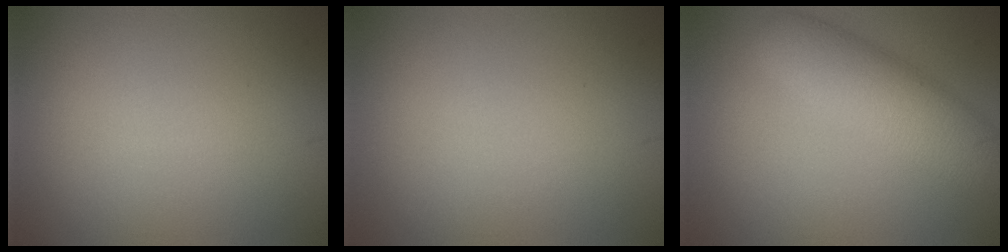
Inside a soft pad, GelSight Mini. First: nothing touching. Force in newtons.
{"total": 0.0}
{"total": 5.4, "press": 5.4, "slide": 0.2}